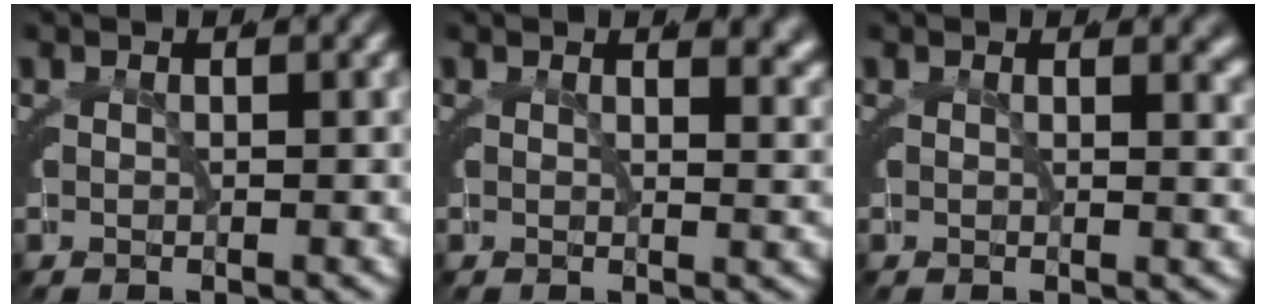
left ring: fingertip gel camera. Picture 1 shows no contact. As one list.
[{"total": 2.4, "force": [1.9, 0.8, 1.3], "torque": [-0.012, -0.002, 0.024]}, {"total": 1.3, "force": [0.9, 0.5, 0.8], "torque": [-0.009, -0.002, 0.011]}]